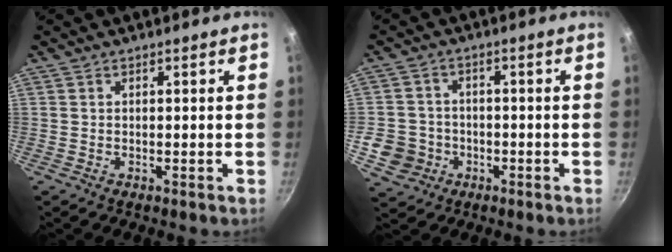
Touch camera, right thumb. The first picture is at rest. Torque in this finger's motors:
{"motor_torque": [0.62, 0.50, 0.05, -0.29, -0.01]}